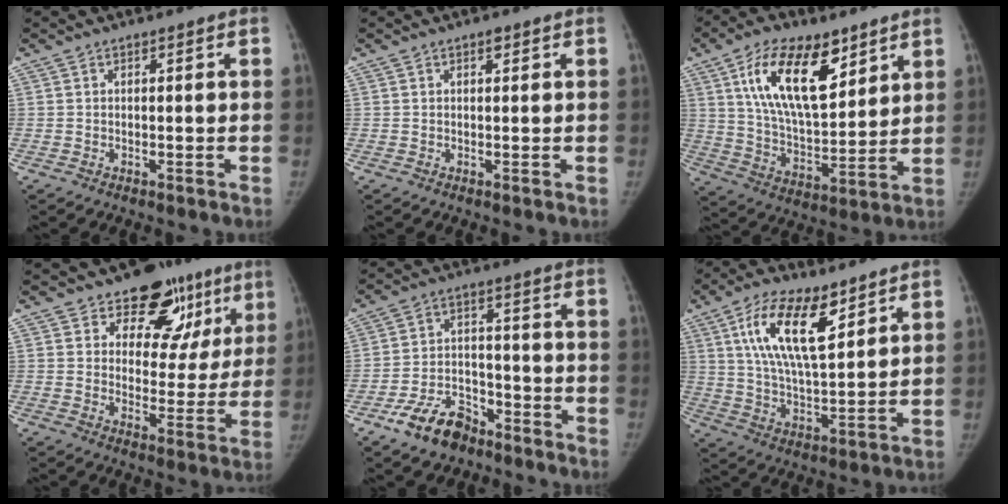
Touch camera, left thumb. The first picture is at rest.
{"total": 0.9, "force": [0.5, 0.4, 0.6], "torque": [-0.005, -0.001, 0.007]}
{"total": 18.6, "force": [9.1, 8.8, 13.6], "torque": [-0.200, -0.043, 0.168]}
{"total": 15.7, "force": [9.6, 9.7, 7.8], "torque": [-0.032, -0.039, 0.125]}
{"total": 10.1, "force": [-7.1, 5.7, 4.4], "torque": [-0.063, 0.047, -0.124]}
{"total": 15.4, "force": [7.6, 6.2, 11.9], "torque": [-0.194, -0.031, 0.142]}